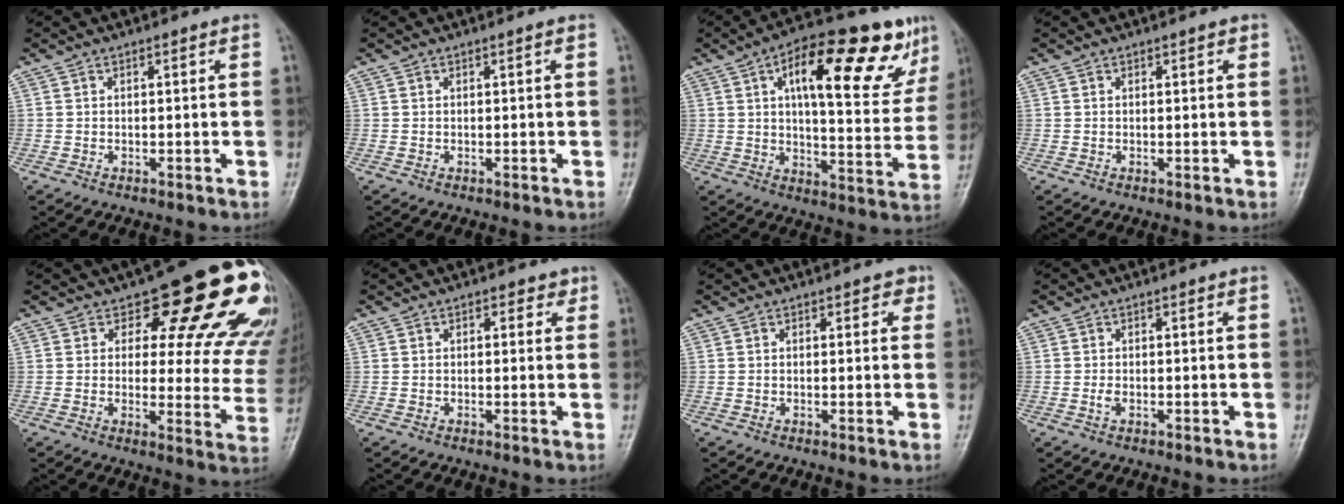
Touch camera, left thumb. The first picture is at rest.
{"total": 0.0}
{"total": 23.2, "force": [11.0, 8.4, 18.6], "torque": [-0.225, -0.009, 0.158]}
{"total": 0.9, "force": [0.5, 0.6, 0.5], "torque": [0.002, 0.000, 0.003]}
{"total": 20.0, "force": [12.5, 8.6, 13.1], "torque": [-0.110, -0.066, 0.136]}
{"total": 2.0, "force": [1.0, 1.4, 1.1], "torque": [0.005, -0.001, 0.006]}
{"total": 1.9, "force": [0.9, 1.3, 1.0], "torque": [0.009, 0.000, 0.005]}
{"total": 1.4, "force": [-0.2, 0.9, 1.1], "torque": [-0.018, -0.002, -0.007]}